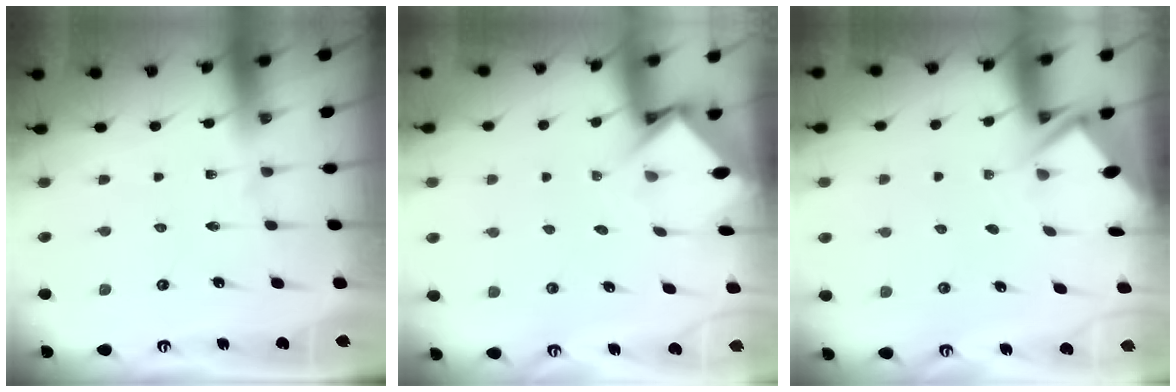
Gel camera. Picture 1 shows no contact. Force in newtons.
{"total": 3.4, "press": 3.4, "slide": 0.2}
{"total": 3.0, "press": 2.9, "slide": 0.4}